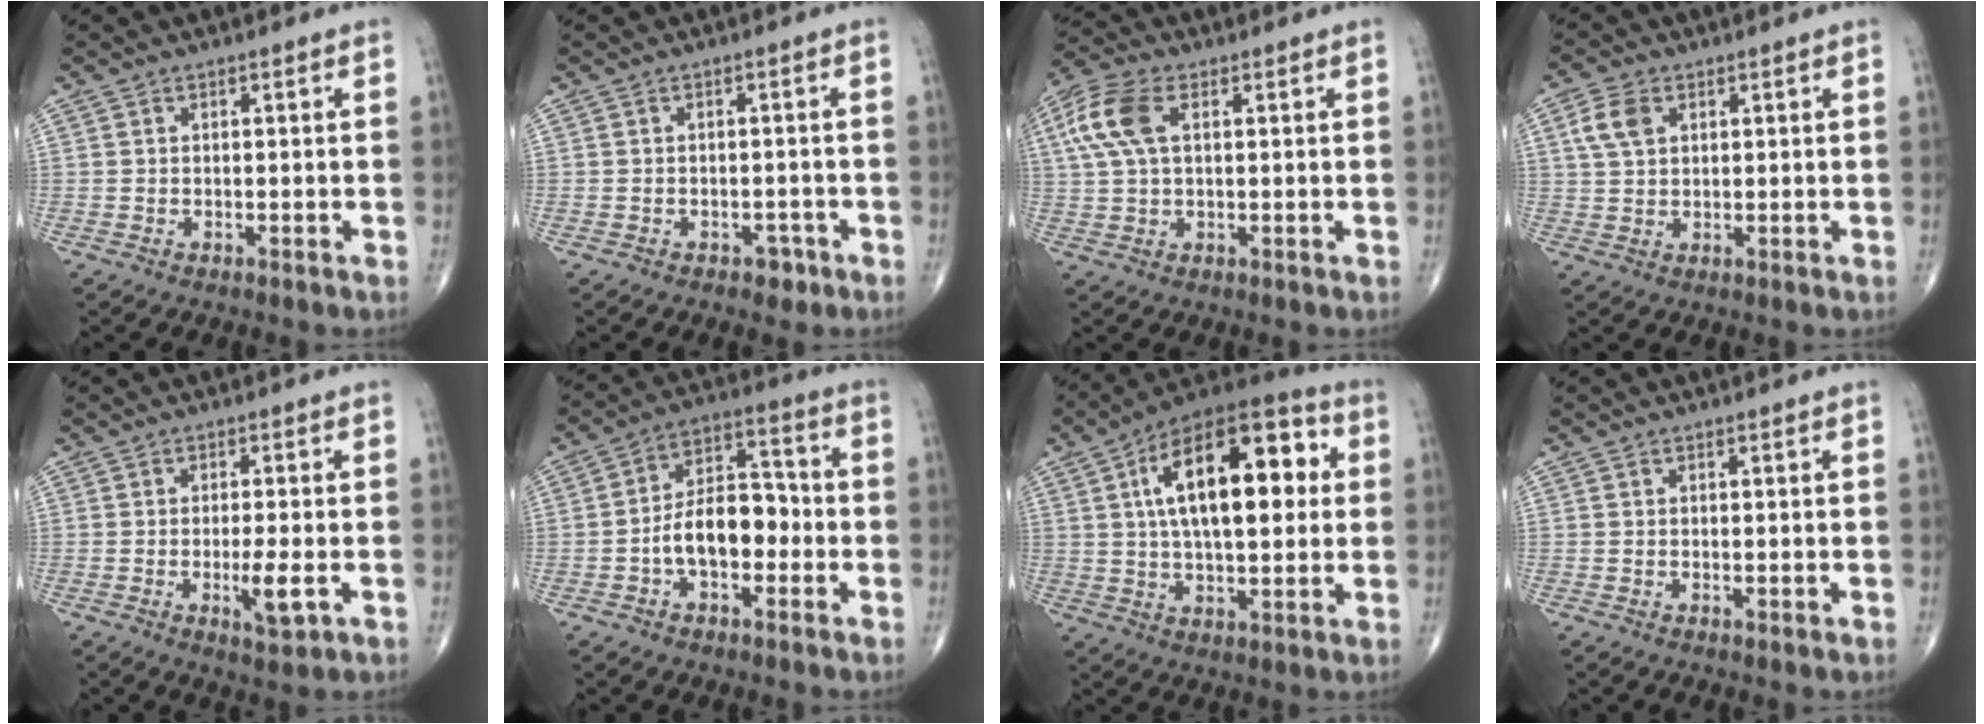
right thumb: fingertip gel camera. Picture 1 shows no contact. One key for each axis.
{"total": 2.3, "fx": -1.4, "fy": 1.5, "fz": 1.0, "tx": -0.001, "ty": 0.009, "tz": -0.016}
{"total": 9.4, "fx": 2.6, "fy": 5.0, "fz": 7.5, "tx": -0.182, "ty": 0.021, "tz": 0.048}
{"total": 5.2, "fx": 1.9, "fy": 3.4, "fz": 3.4, "tx": -0.065, "ty": 0.003, "tz": 0.037}
{"total": 4.8, "fx": -1.4, "fy": 1.1, "fz": 4.5, "tx": -0.077, "ty": -0.008, "tz": -0.021}
{"total": 11.4, "fx": -2.7, "fy": 6.7, "fz": 8.8, "tx": -0.127, "ty": 0.043, "tz": -0.056}
{"total": 22.6, "fx": 4.7, "fy": 10.5, "fz": 19.5, "tx": -0.290, "ty": 0.018, "tz": 0.064}
{"total": 0.7, "fx": -0.2, "fy": 0.2, "fz": 0.6, "tx": -0.009, "ty": -0.003, "tz": -0.002}